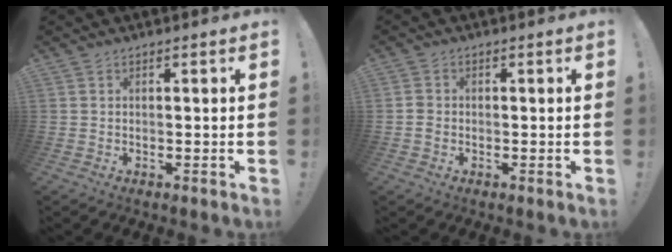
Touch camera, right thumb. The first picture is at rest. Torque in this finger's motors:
{"motor_torque": [-0.05, -0.07, 0.03, 0.26, -0.01]}